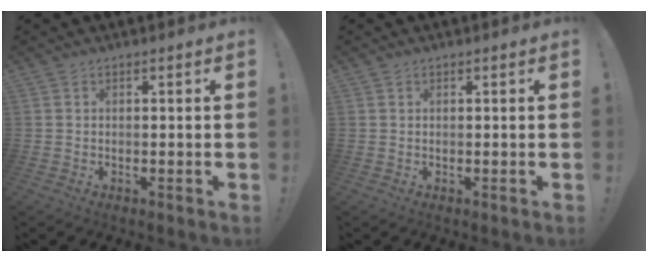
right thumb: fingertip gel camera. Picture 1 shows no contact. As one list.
[{"total": 0.0}]